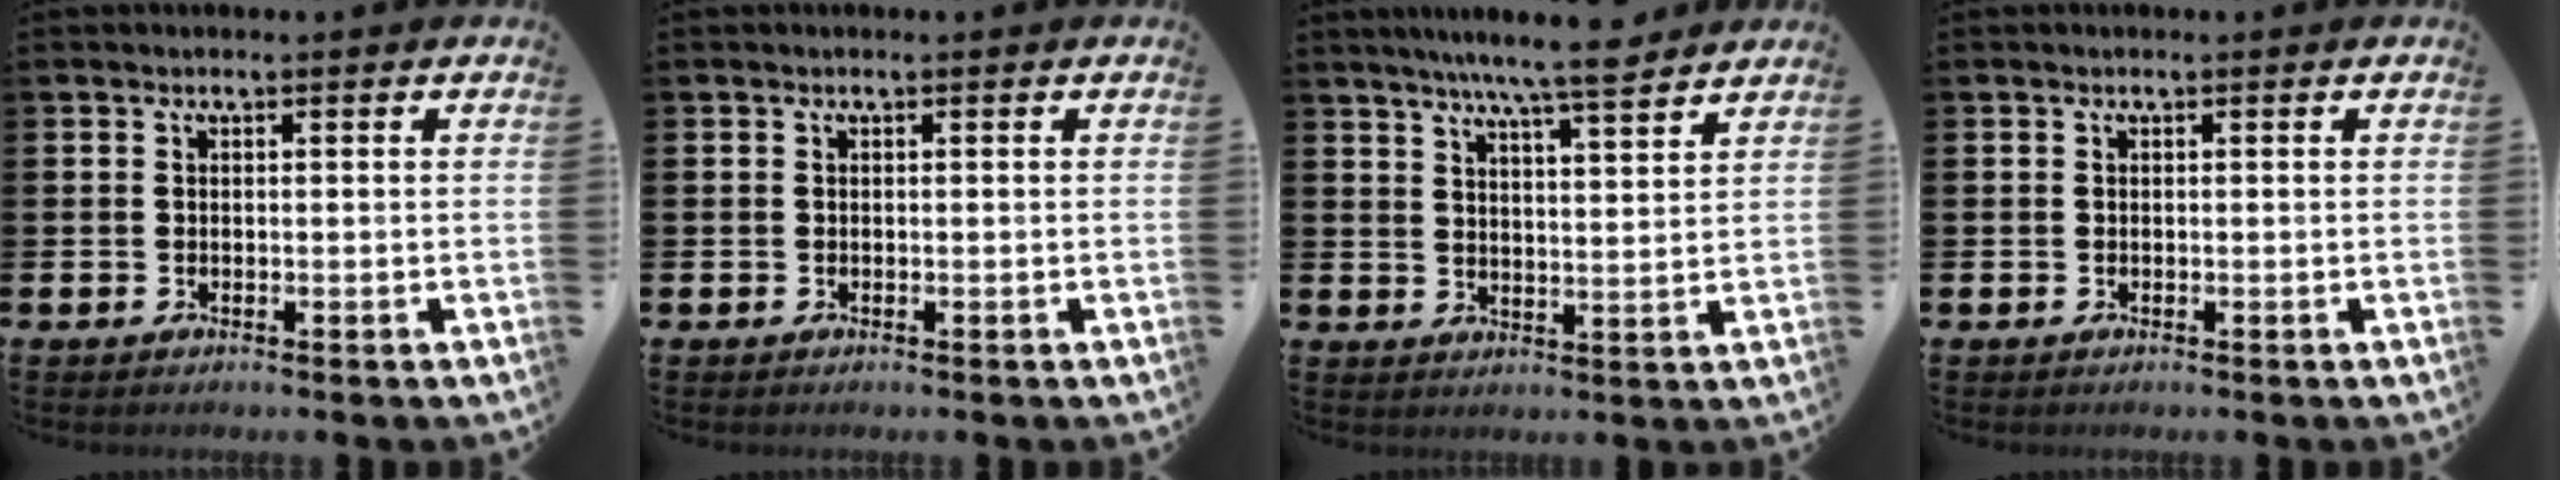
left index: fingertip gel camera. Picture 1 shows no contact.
{"total": 0.0}
{"total": 7.5, "force": [6.9, 0.0, 2.9], "torque": [-0.066, -0.031, 0.123]}
{"total": 0.0}